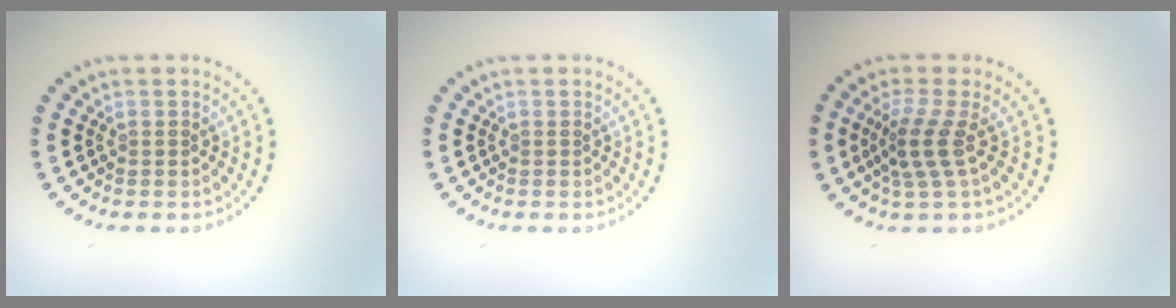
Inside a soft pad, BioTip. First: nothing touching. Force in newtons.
{"total": 0.0}
{"total": 2.9, "press": 2.3, "slide": 1.8}